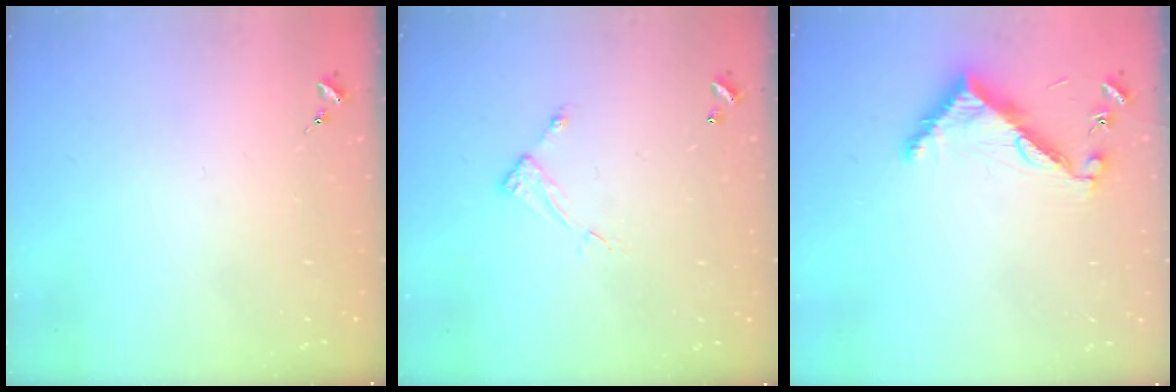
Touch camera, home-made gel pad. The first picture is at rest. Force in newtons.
{"total": 4.9, "press": 4.8, "slide": 0.3}
{"total": 8.0, "press": 7.9, "slide": 0.4}